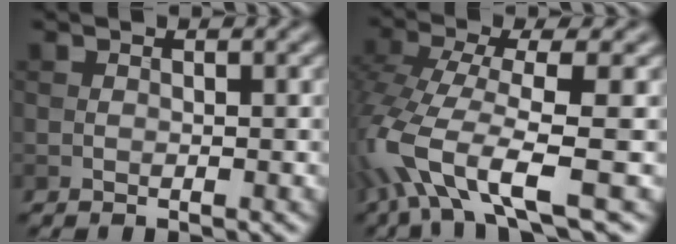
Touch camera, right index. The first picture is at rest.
{"total": 9.8, "force": [-5.0, 3.2, 7.8], "torque": [-0.172, -0.010, -0.101]}